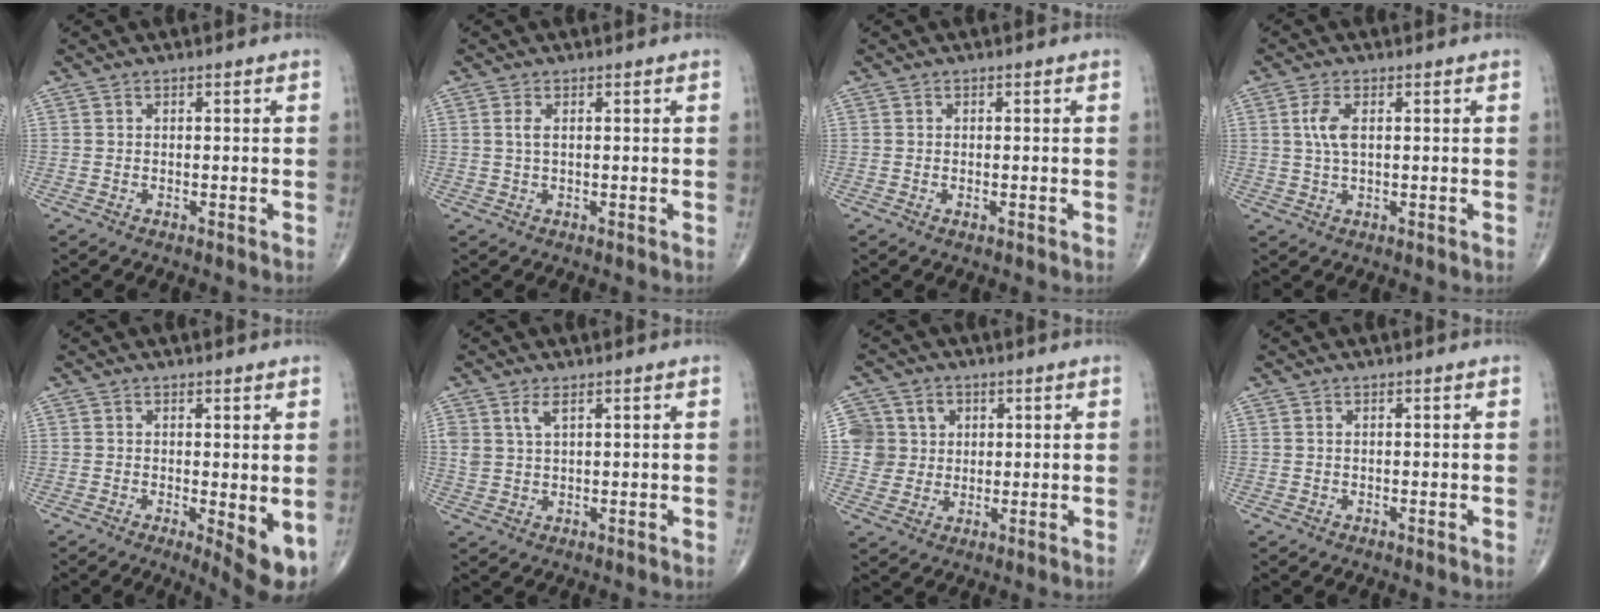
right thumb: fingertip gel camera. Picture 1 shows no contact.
{"total": 1.6, "force": [0.4, 0.7, 1.4], "torque": [-0.037, 0.005, 0.012]}
{"total": 0.8, "force": [-0.2, 0.3, 0.7], "torque": [-0.012, -0.002, -0.005]}
{"total": 4.1, "force": [0.9, 1.8, 3.6], "torque": [-0.084, 0.003, 0.018]}
{"total": 6.2, "force": [-0.7, 1.8, 5.9], "torque": [-0.079, -0.017, -0.006]}
{"total": 3.1, "force": [1.8, 1.3, 2.2], "torque": [-0.046, -0.005, 0.042]}
{"total": 7.5, "force": [2.0, 7.2, 1.2], "torque": [0.015, 0.000, 0.036]}
{"total": 0.0}